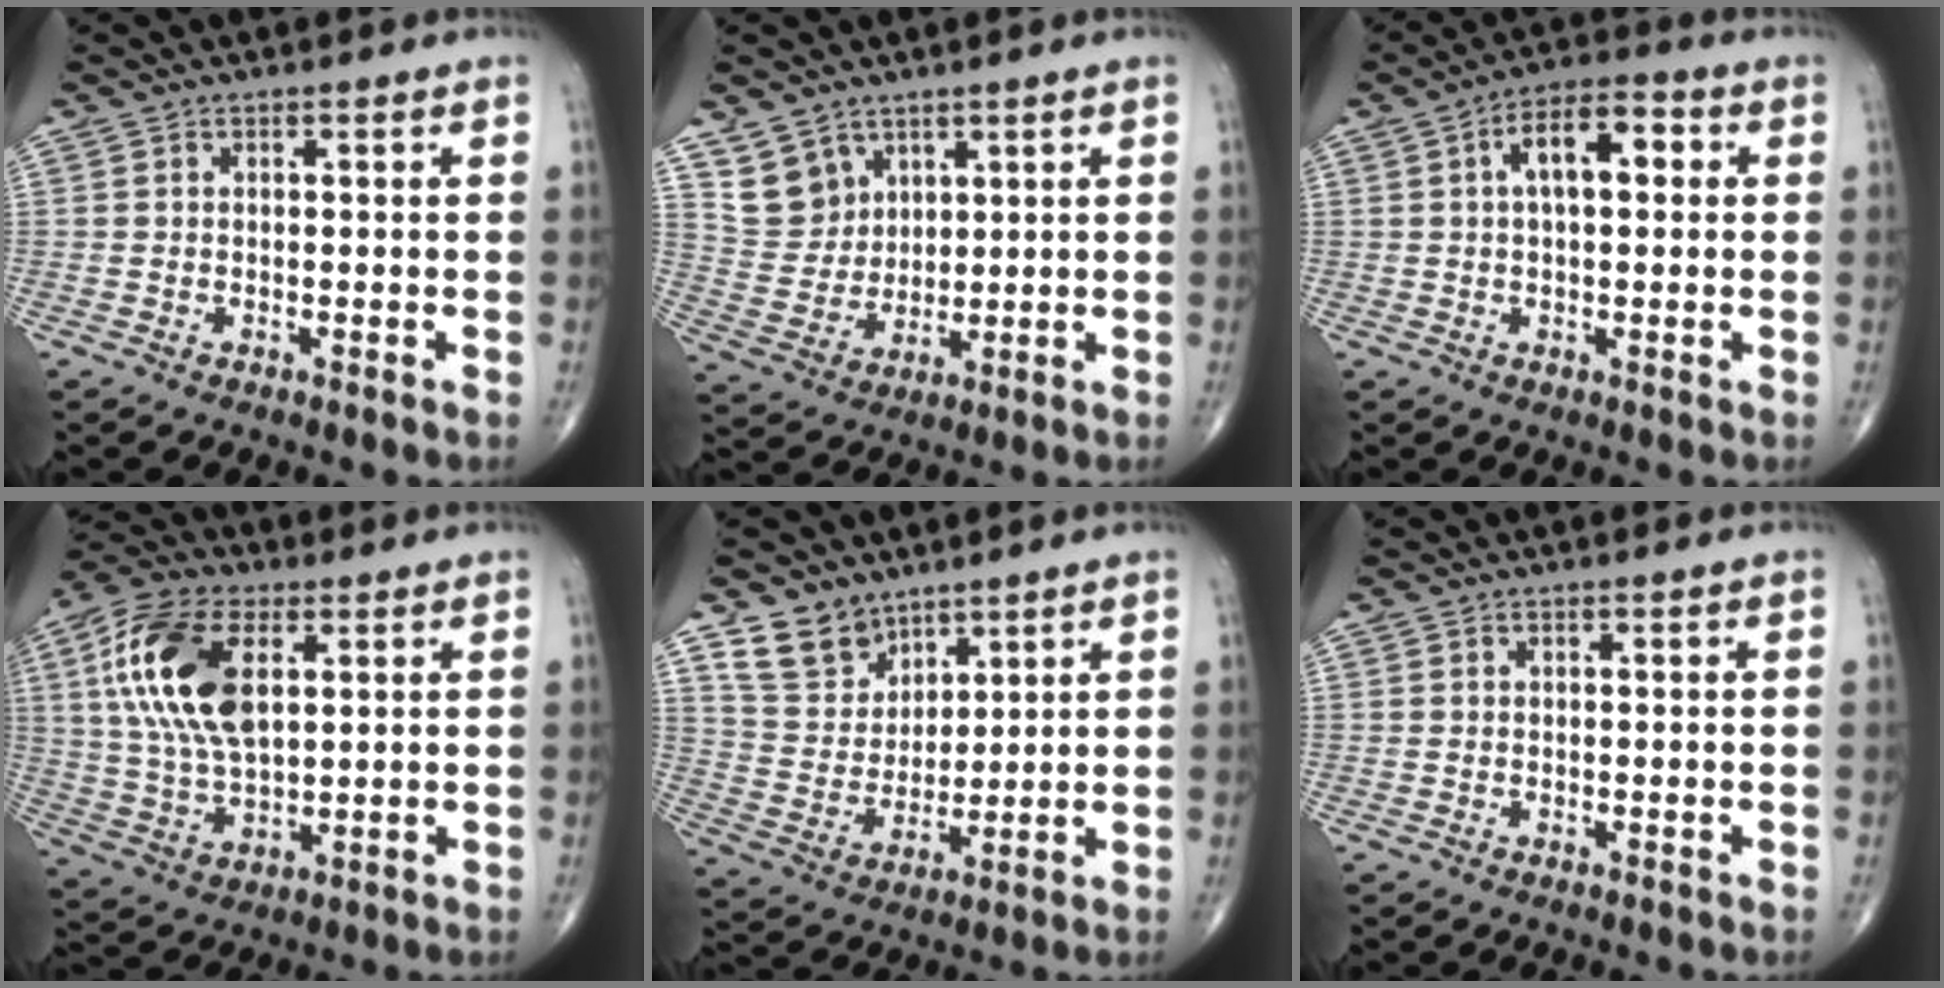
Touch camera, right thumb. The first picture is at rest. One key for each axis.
{"total": 7.3, "fx": 4.9, "fy": 5.3, "fz": 1.2, "tx": 0.007, "ty": -0.039, "tz": 0.106}
{"total": 8.9, "fx": 1.9, "fy": 4.4, "fz": 7.6, "tx": -0.113, "ty": 0.023, "tz": 0.021}
{"total": 17.4, "fx": 4.9, "fy": 9.0, "fz": 14.0, "tx": -0.278, "ty": 0.000, "tz": 0.089}
{"total": 9.1, "fx": 6.7, "fy": 5.8, "fz": 2.1, "tx": -0.014, "ty": -0.046, "tz": 0.141}
{"total": 0.0}